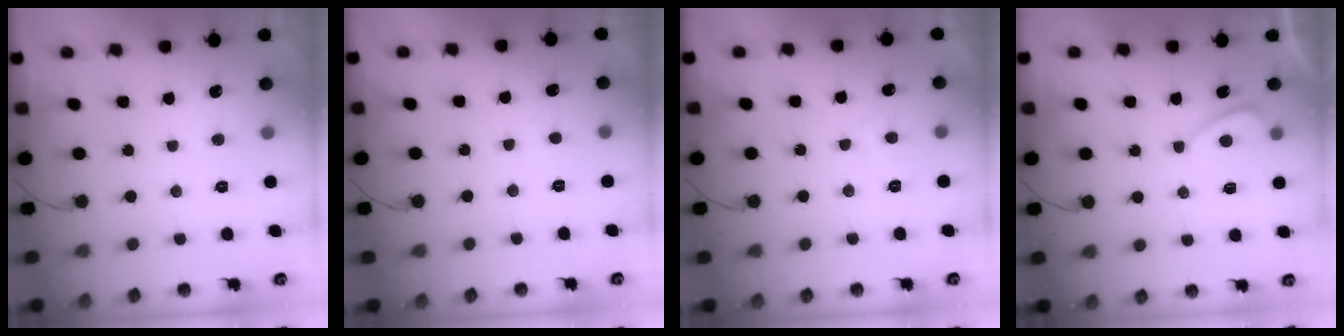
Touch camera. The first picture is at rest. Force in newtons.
{"total": 1.6, "press": 1.5, "slide": 0.4}
{"total": 2.5, "press": 2.4, "slide": 0.8}
{"total": 0.0}